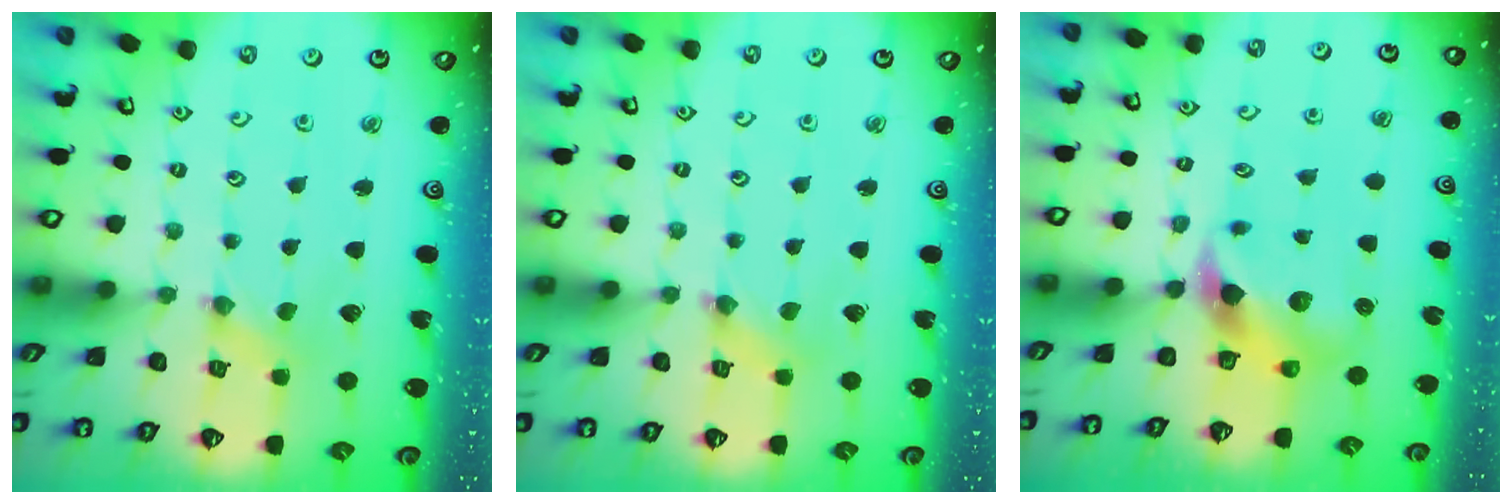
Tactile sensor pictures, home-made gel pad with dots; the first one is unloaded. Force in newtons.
{"total": 1.1, "press": 1.0, "slide": 0.3}
{"total": 7.3, "press": 7.3, "slide": 0.9}